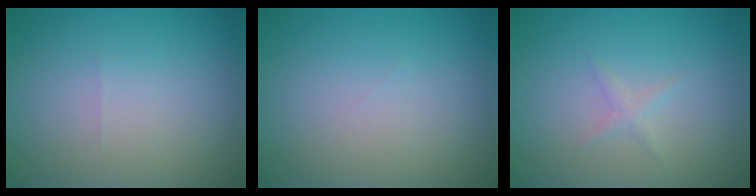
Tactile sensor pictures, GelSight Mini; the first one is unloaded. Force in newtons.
{"total": 0.0}
{"total": 0.9, "press": 0.8, "slide": 0.1}